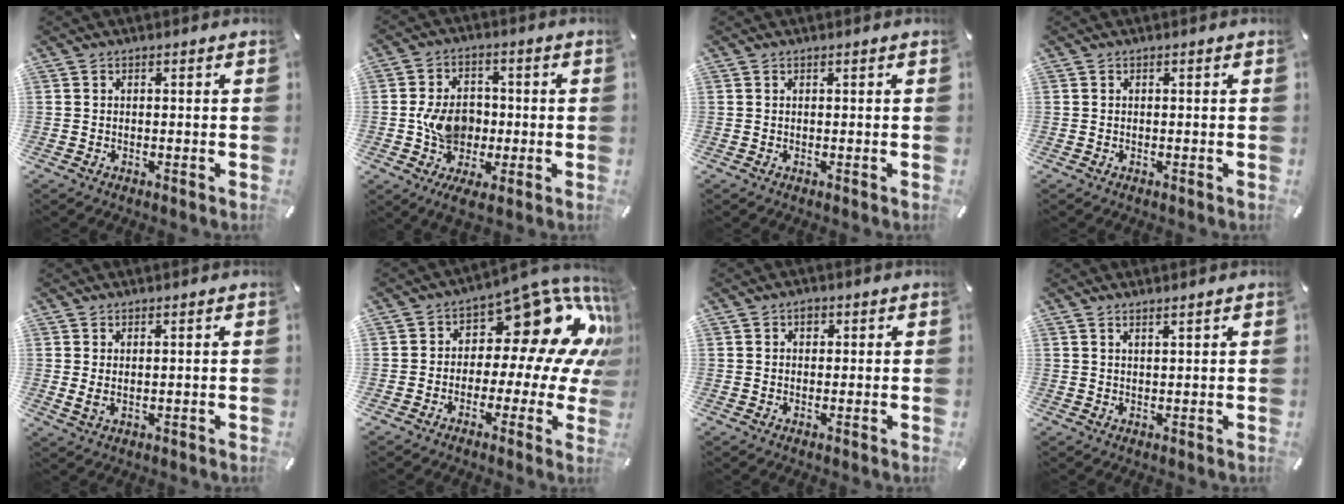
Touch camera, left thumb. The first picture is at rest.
{"total": 8.6, "force": [-1.3, 6.5, 5.6], "torque": [-0.113, 0.013, -0.021]}
{"total": 0.0}
{"total": 0.0}
{"total": 2.3, "force": [1.2, 0.7, 1.8], "torque": [-0.045, -0.004, 0.020]}
{"total": 16.7, "force": [6.1, 9.7, 12.1], "torque": [-0.165, -0.050, 0.098]}
{"total": 1.6, "force": [0.6, 1.4, 0.6], "torque": [-0.006, 0.002, 0.008]}
{"total": 1.6, "force": [1.5, -0.3, 0.5], "torque": [-0.010, -0.006, 0.029]}